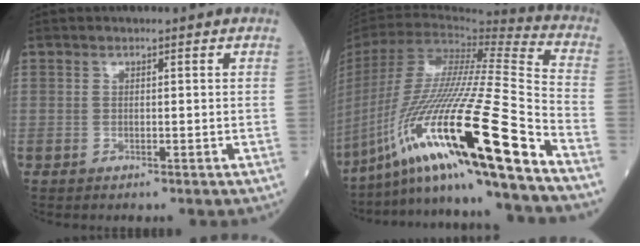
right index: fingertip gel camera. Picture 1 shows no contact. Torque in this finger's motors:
{"motor_torque": [1.59, -0.56, 1.03, 0.20]}